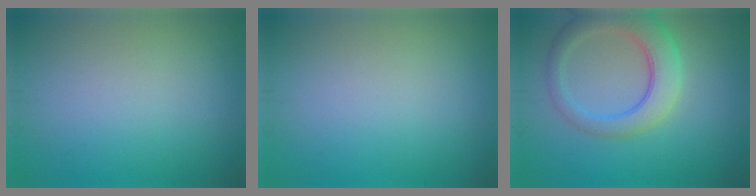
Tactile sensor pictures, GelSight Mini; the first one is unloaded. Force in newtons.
{"total": 0.0}
{"total": 5.3, "press": 5.2, "slide": 0.4}